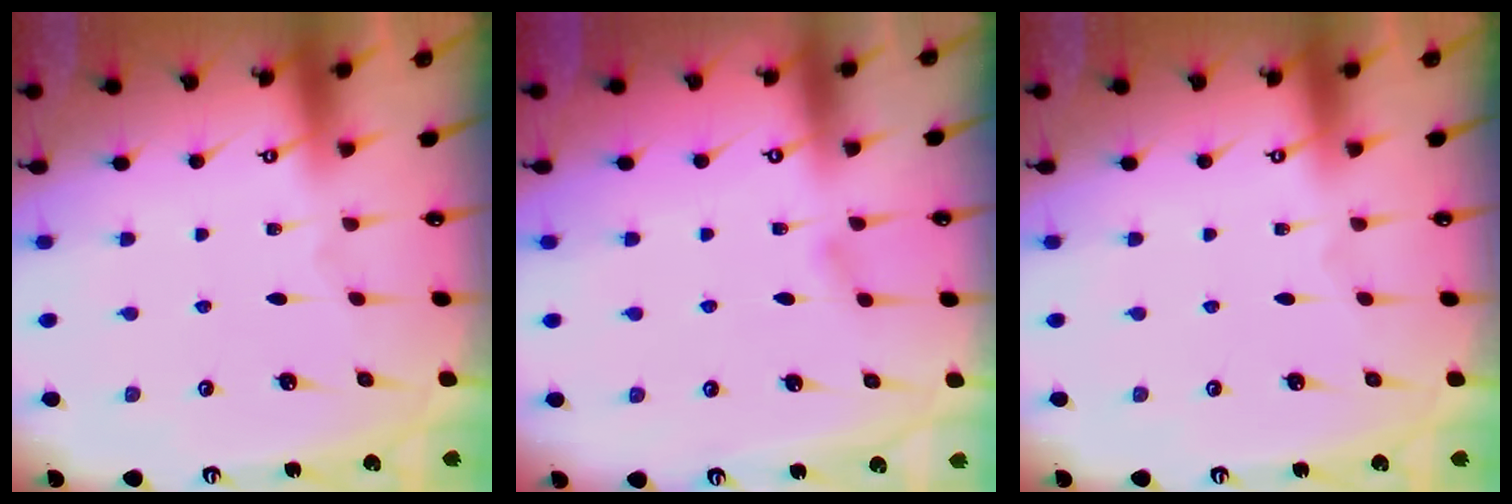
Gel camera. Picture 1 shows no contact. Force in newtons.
{"total": 3.7, "press": 3.7, "slide": 0.5}
{"total": 0.0}